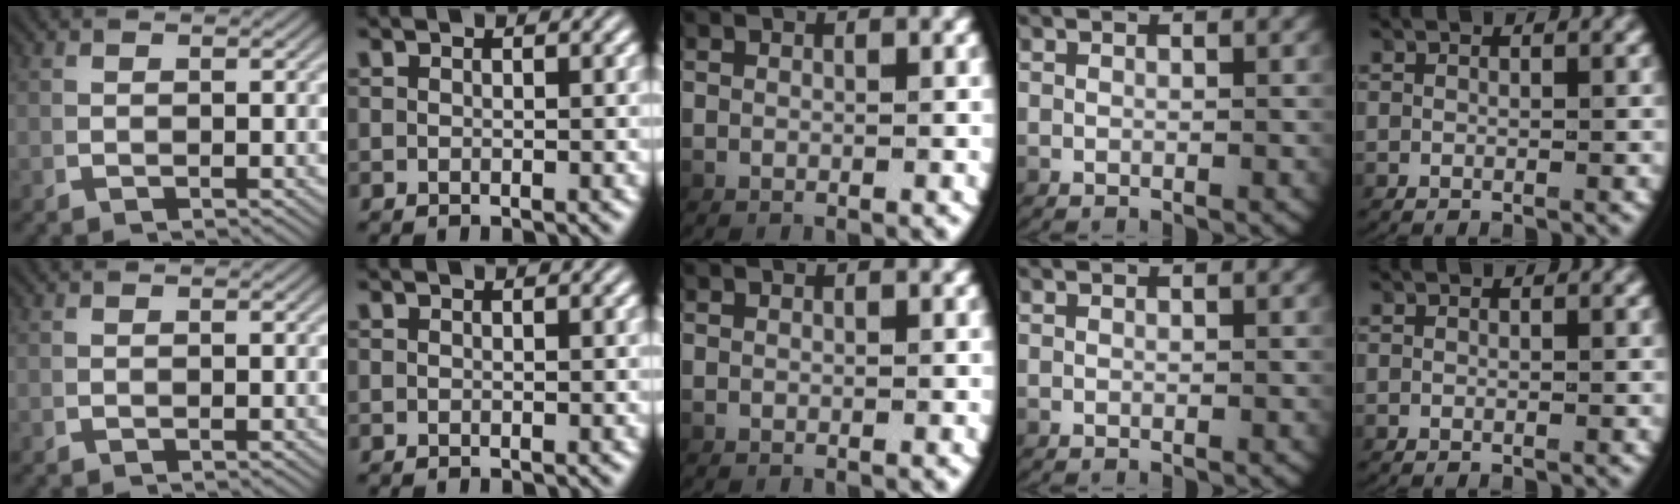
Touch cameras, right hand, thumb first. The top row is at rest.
{}